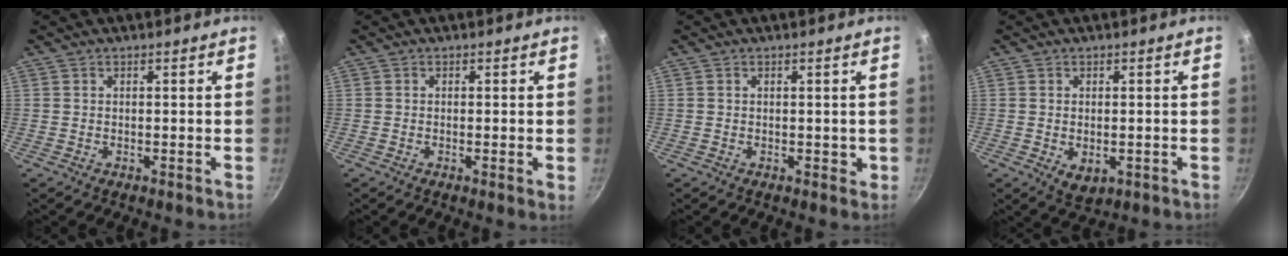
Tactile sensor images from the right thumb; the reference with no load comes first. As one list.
[{"total": 1.2, "force": [-0.2, 0.1, 1.2], "torque": [-0.019, -0.004, -0.006]}, {"total": 1.4, "force": [0.0, 1.1, 0.8], "torque": [-0.003, 0.003, 0.001]}, {"total": 4.2, "force": [-0.7, 2.7, 3.1], "torque": [-0.046, -0.012, -0.006]}]